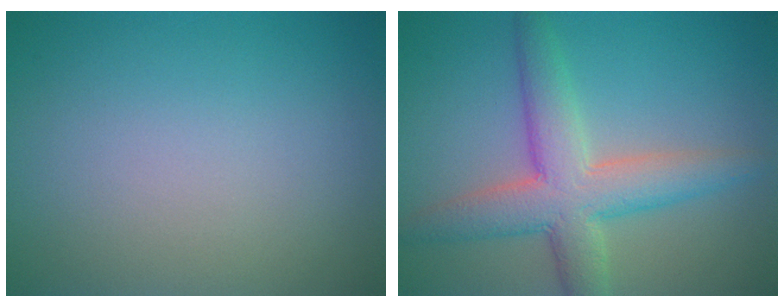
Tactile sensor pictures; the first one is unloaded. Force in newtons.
{"total": 6.3, "press": 6.3, "slide": 0.1}